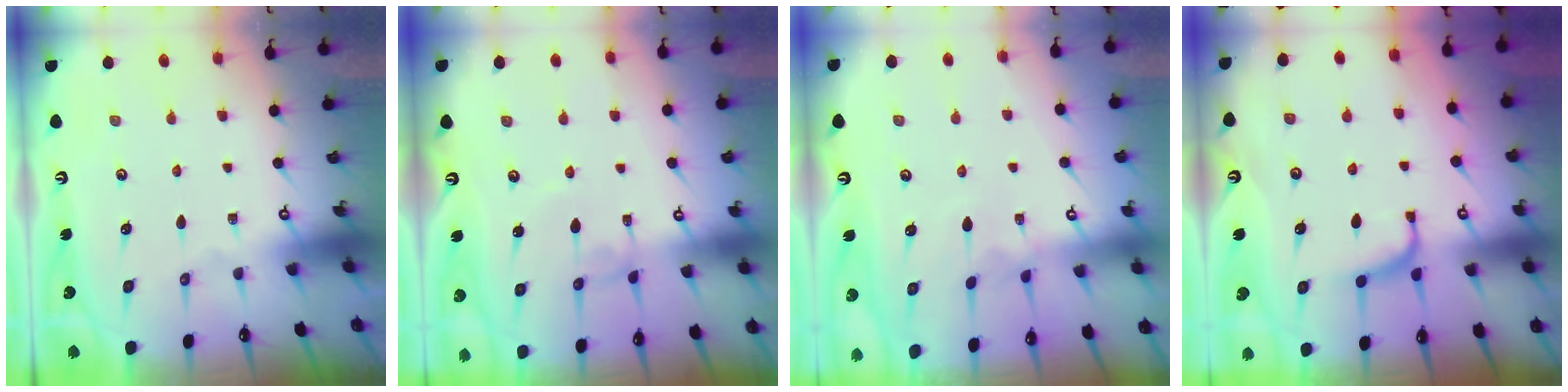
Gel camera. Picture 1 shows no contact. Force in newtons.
{"total": 1.1, "press": 1.1, "slide": 0.2}
{"total": 4.0, "press": 4.0, "slide": 0.1}
{"total": 2.4, "press": 2.4, "slide": 0.4}